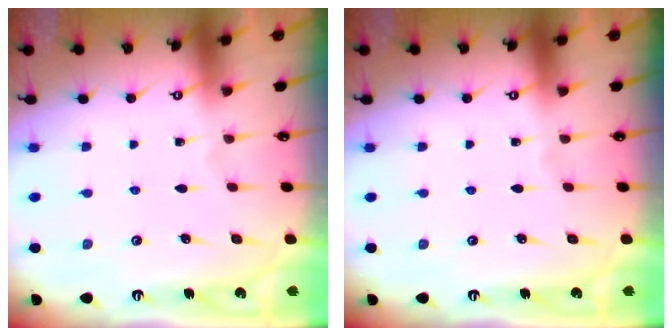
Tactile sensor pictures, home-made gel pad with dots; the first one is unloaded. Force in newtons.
{"total": 0.0}